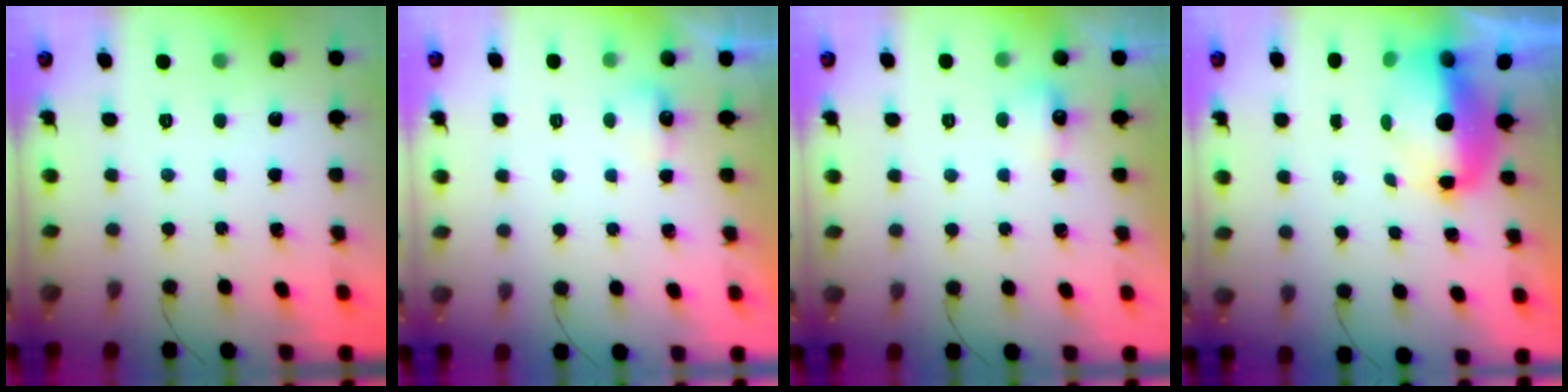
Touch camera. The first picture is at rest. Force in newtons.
{"total": 3.4, "press": 3.3, "slide": 0.8}
{"total": 4.6, "press": 4.5, "slide": 0.9}
{"total": 7.8, "press": 7.5, "slide": 1.8}